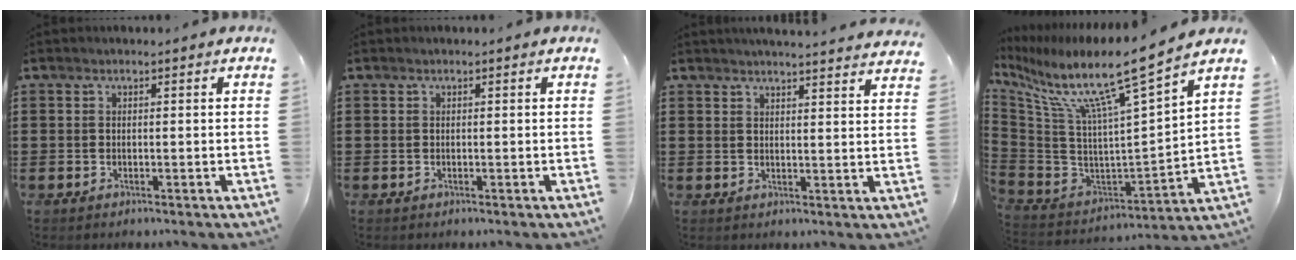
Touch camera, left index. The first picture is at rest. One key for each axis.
{"total": 0.0}
{"total": 3.4, "fx": 3.3, "fy": -0.7, "fz": 0.4, "tx": -0.018, "ty": -0.017, "tz": 0.060}
{"total": 11.7, "fx": 8.5, "fy": -0.3, "fz": 8.0, "tx": -0.174, "ty": -0.071, "tz": 0.132}